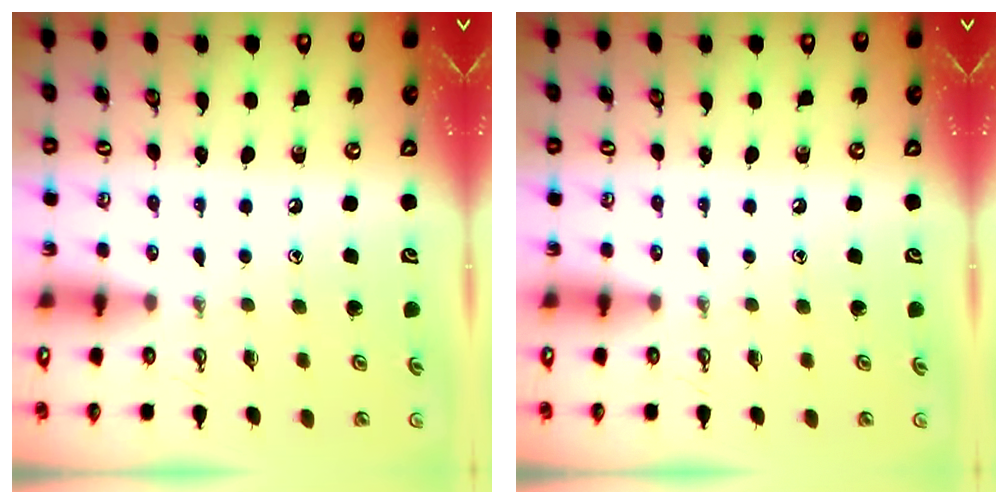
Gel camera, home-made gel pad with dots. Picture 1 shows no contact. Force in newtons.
{"total": 0.0}